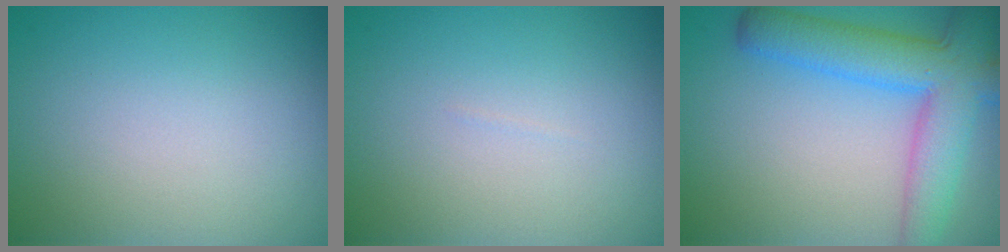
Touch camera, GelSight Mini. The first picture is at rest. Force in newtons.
{"total": 0.0}
{"total": 7.3, "press": 7.3, "slide": 0.2}